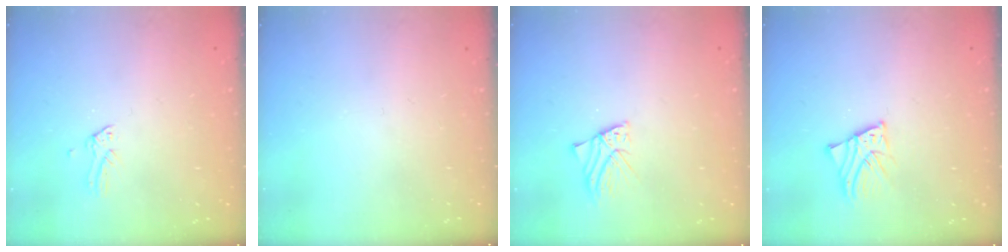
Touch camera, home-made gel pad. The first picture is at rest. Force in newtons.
{"total": 0.0}
{"total": 2.9, "press": 2.9, "slide": 0.2}
{"total": 2.9, "press": 2.9, "slide": 0.2}